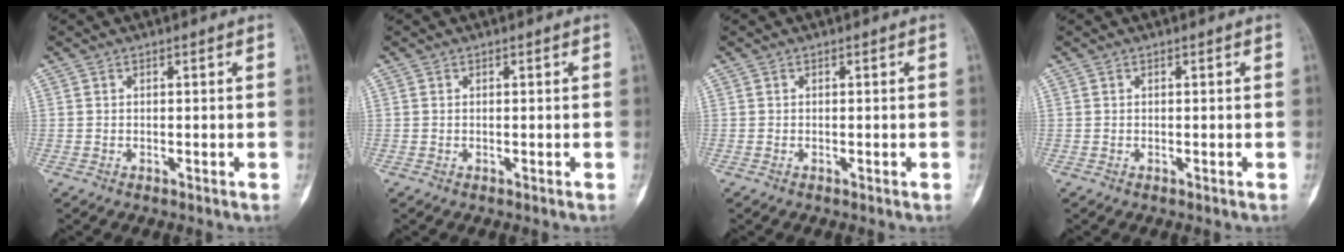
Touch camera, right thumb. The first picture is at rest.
{"total": 0.0}
{"total": 0.0}
{"total": 0.0}